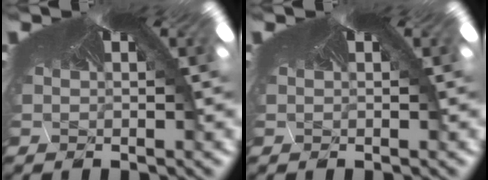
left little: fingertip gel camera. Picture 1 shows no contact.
{"total": 0.0}